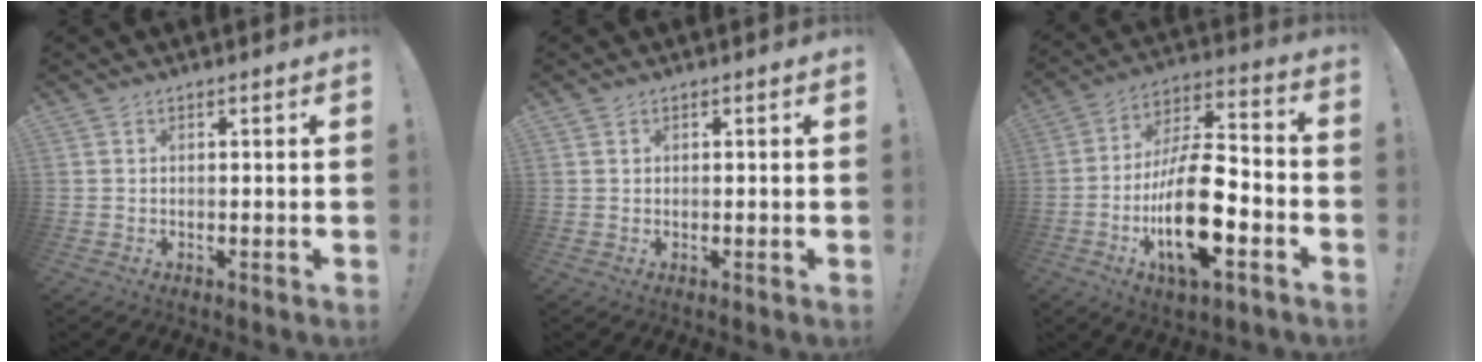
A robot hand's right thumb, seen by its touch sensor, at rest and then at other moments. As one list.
[{"total": 0.8, "force": [0.6, 0.4, -0.4], "torque": [0.007, 0.001, 0.011]}, {"total": 20.6, "force": [-6.3, 8.4, 17.7], "torque": [-0.325, 0.029, -0.101]}]